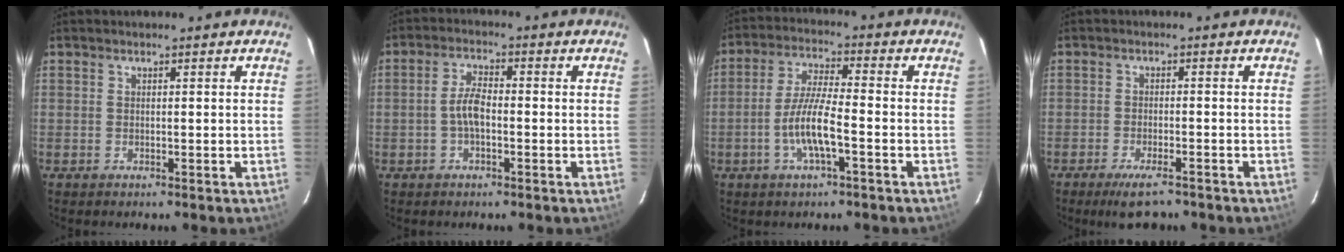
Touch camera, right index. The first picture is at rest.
{"total": 4.0, "force": [-1.0, 1.6, 3.5], "torque": [-0.072, 0.012, -0.017]}
{"total": 8.0, "force": [-2.9, 1.0, 7.4], "torque": [-0.150, 0.003, -0.057]}
{"total": 5.5, "force": [-4.3, 1.2, 3.2], "torque": [-0.071, -0.011, -0.073]}